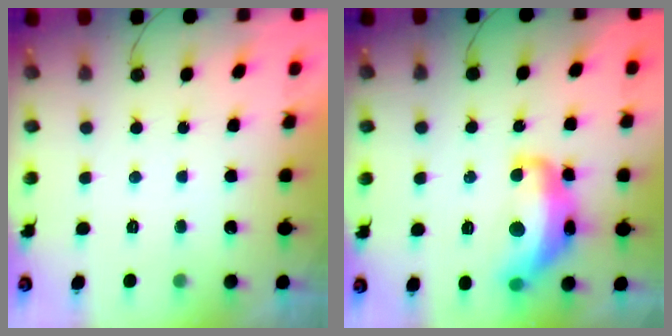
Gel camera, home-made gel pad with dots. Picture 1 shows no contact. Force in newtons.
{"total": 14.8, "press": 14.7, "slide": 1.3}